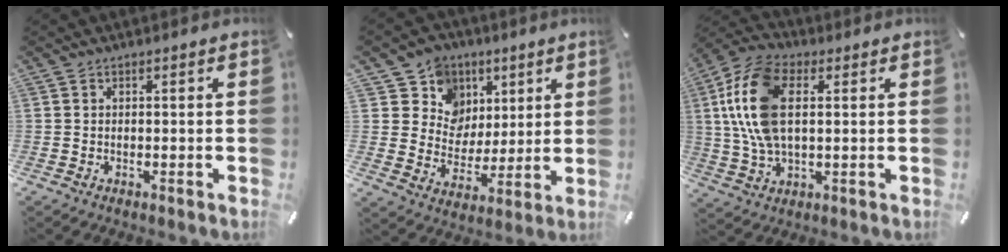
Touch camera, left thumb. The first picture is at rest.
{"total": 10.8, "force": [3.9, 10.1, 0.7], "torque": [-0.015, -0.041, 0.079]}
{"total": 14.1, "force": [2.6, 8.1, 11.2], "torque": [-0.262, -0.001, 0.044]}